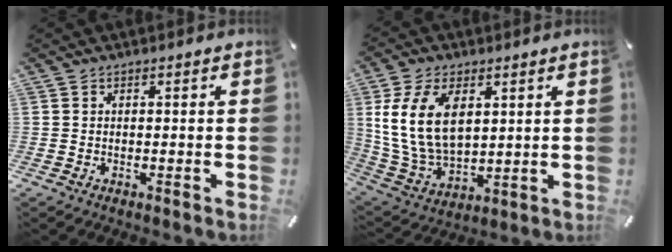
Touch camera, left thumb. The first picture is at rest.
{"total": 14.2, "force": [4.3, 9.2, 9.9], "torque": [-0.227, -0.008, 0.076]}